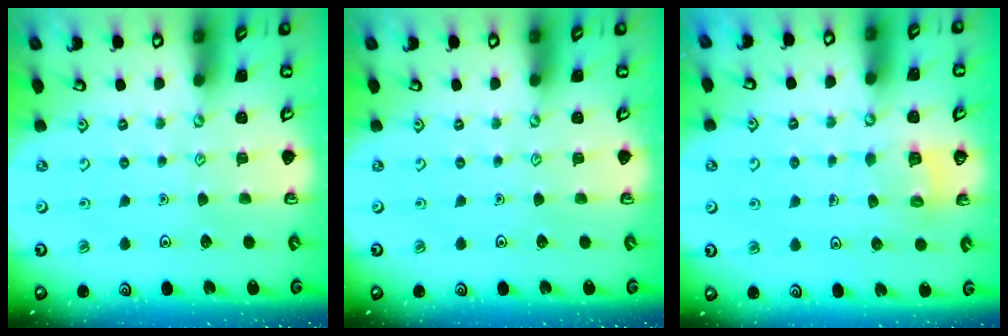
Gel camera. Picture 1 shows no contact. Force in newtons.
{"total": 0.0}
{"total": 5.8, "press": 5.8, "slide": 0.4}